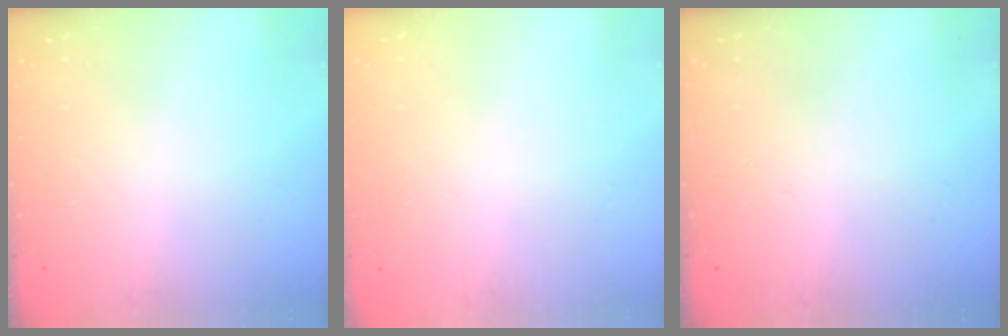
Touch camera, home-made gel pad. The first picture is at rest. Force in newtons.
{"total": 0.0}
{"total": 0.0}